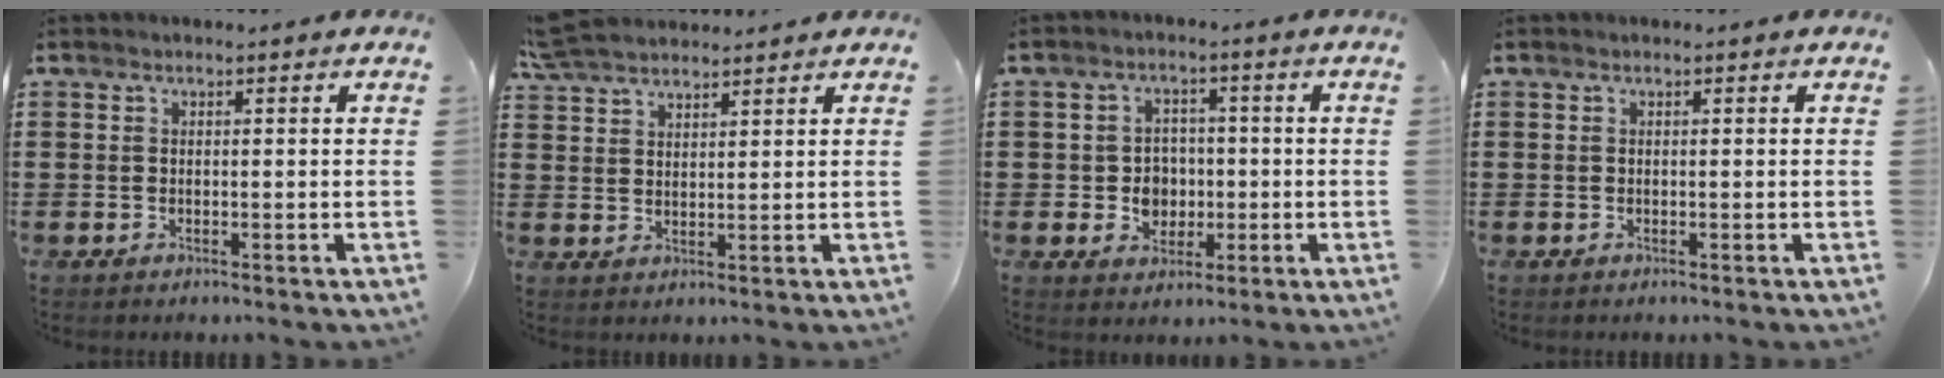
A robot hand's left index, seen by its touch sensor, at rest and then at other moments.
{"total": 4.7, "force": [4.4, 0.9, 1.2], "torque": [-0.037, -0.005, 0.086]}
{"total": 4.4, "force": [-0.4, 4.1, 1.6], "torque": [-0.038, 0.007, -0.012]}
{"total": 0.0}